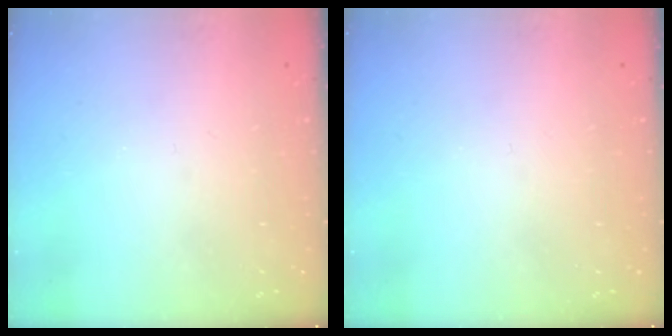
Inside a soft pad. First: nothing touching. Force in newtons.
{"total": 0.0}